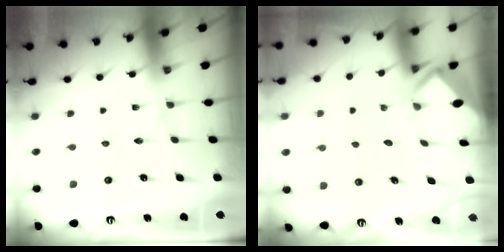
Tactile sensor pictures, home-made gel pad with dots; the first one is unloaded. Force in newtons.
{"total": 3.3, "press": 3.3, "slide": 0.2}